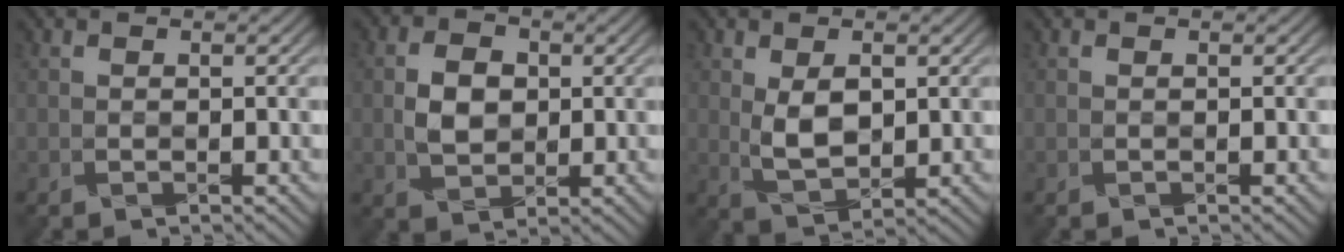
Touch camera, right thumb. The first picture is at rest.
{"total": 4.2, "force": [0.3, 3.3, 2.6], "torque": [-0.052, -0.003, 0.003]}
{"total": 4.5, "force": [0.8, 2.6, 3.6], "torque": [-0.077, -0.009, 0.027]}
{"total": 0.0}